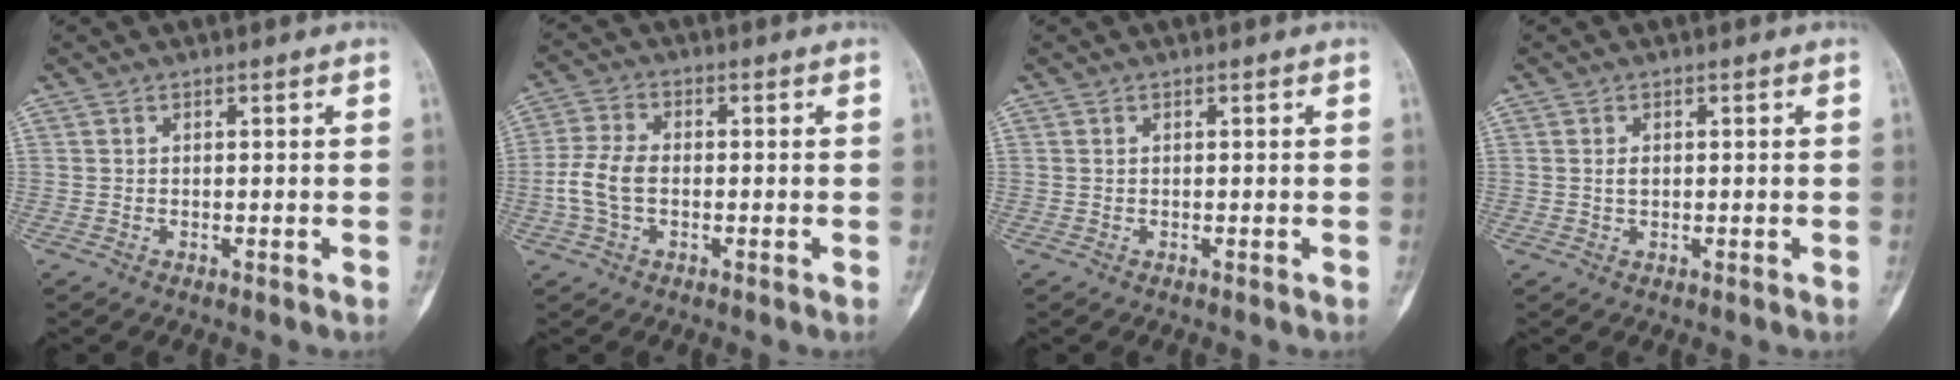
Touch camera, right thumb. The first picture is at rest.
{"total": 6.9, "force": [-1.1, 4.3, 5.3], "torque": [-0.124, 0.016, -0.026]}
{"total": 0.0}
{"total": 1.2, "force": [0.1, 0.8, 0.9], "torque": [-0.012, 0.001, 0.002]}